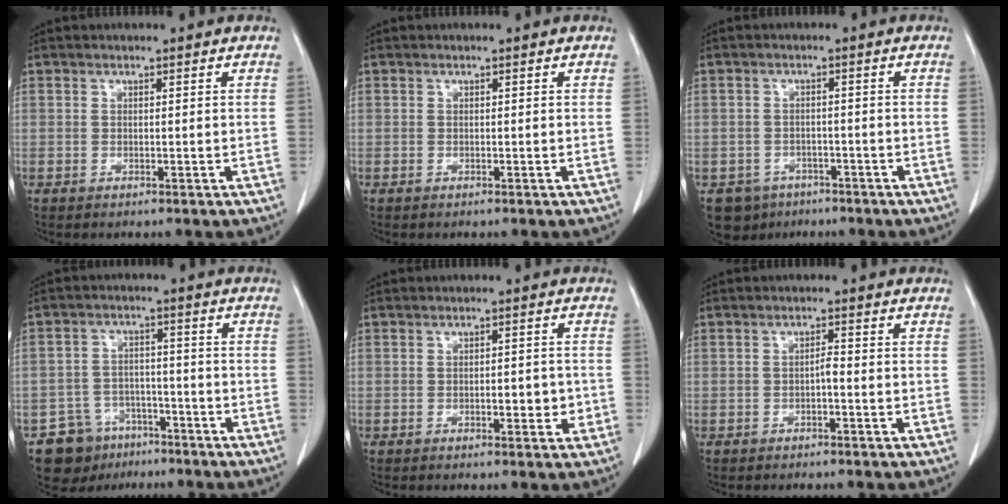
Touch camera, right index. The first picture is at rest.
{"total": 0.0}
{"total": 4.8, "force": [-3.0, 3.7, 0.3], "torque": [0.002, 0.008, -0.040]}
{"total": 8.0, "force": [-5.4, 5.8, 0.8], "torque": [-0.009, 0.022, -0.080]}
{"total": 3.3, "force": [-0.8, 1.3, 3.0], "torque": [-0.041, 0.002, -0.007]}
{"total": 1.2, "force": [-0.5, 0.2, 1.1], "torque": [-0.017, 0.003, -0.010]}